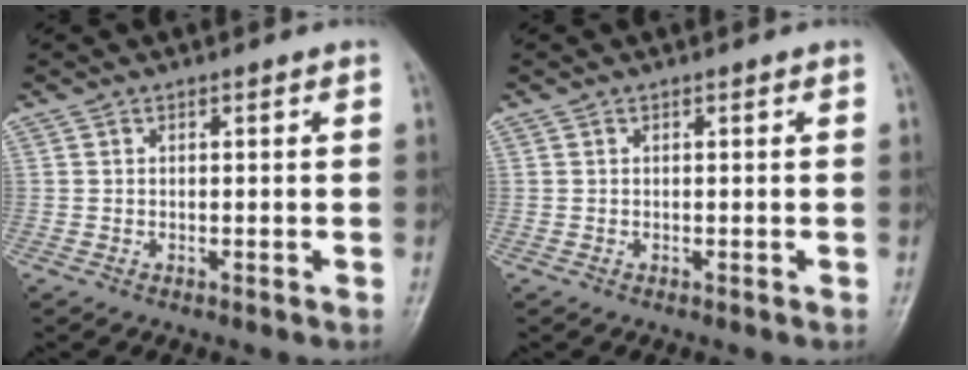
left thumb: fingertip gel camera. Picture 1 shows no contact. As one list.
[{"total": 0.0}]